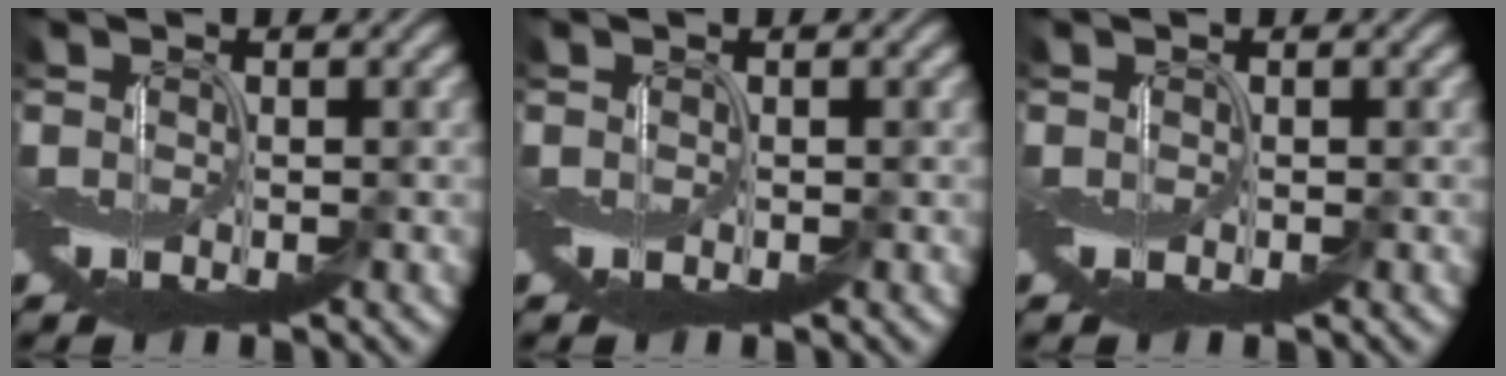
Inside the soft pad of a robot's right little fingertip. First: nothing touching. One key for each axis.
{"total": 0.0}
{"total": 0.0}